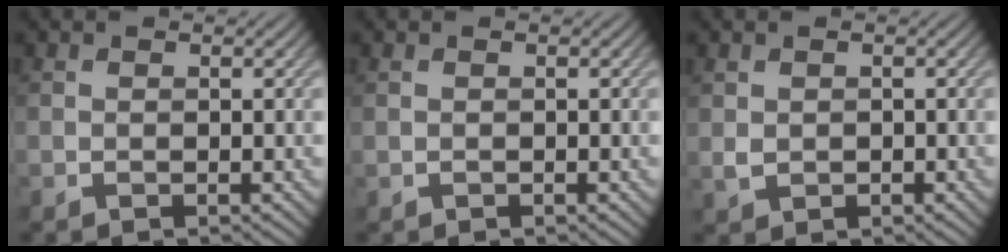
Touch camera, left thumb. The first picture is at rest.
{"total": 0.0}
{"total": 1.4, "force": [0.1, 1.2, 0.7], "torque": [-0.018, -0.005, 0.006]}